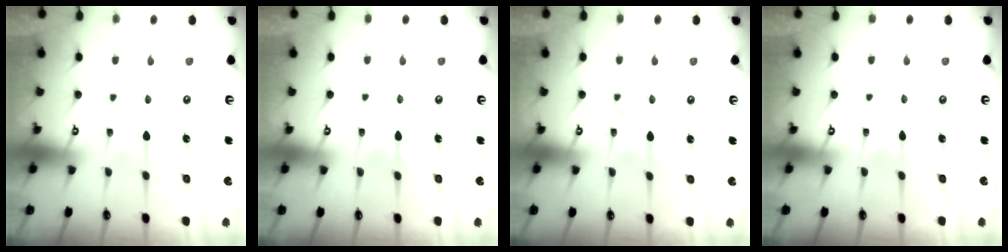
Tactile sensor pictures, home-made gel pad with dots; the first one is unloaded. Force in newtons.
{"total": 1.7, "press": 1.7, "slide": 0.2}
{"total": 0.0}
{"total": 1.5, "press": 1.5, "slide": 0.2}